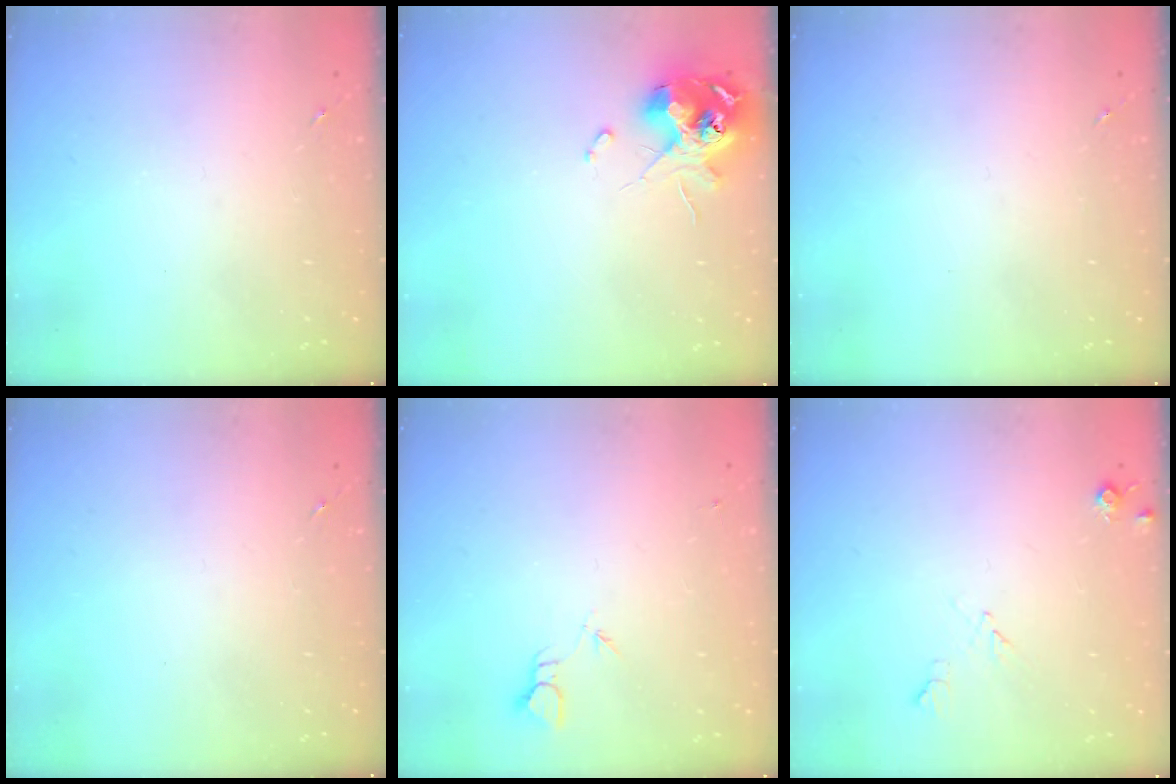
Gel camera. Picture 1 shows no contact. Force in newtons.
{"total": 12.0, "press": 11.8, "slide": 1.6}
{"total": 0.0}
{"total": 0.0}
{"total": 2.3, "press": 2.3, "slide": 0.1}
{"total": 5.8, "press": 5.8, "slide": 0.8}